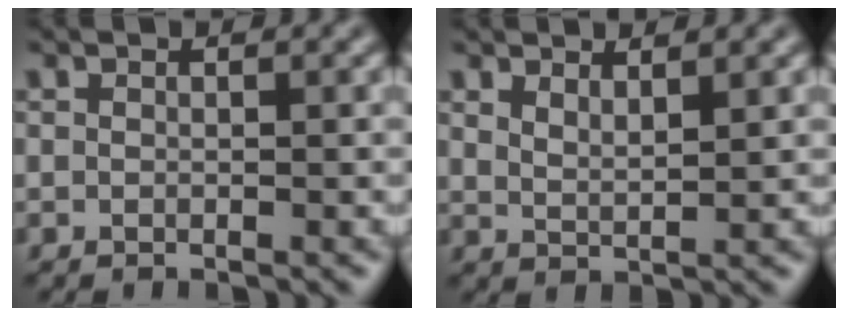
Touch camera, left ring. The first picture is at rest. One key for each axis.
{"total": 2.1, "fx": 1.8, "fy": 0.4, "fz": 1.0, "tx": -0.021, "ty": -0.002, "tz": 0.031}